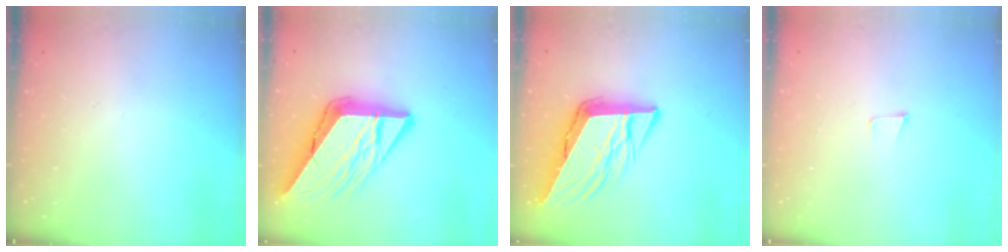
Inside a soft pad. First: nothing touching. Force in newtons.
{"total": 17.8, "press": 17.7, "slide": 2.2}
{"total": 12.3, "press": 11.7, "slide": 3.6}
{"total": 3.4, "press": 2.1, "slide": 2.7}